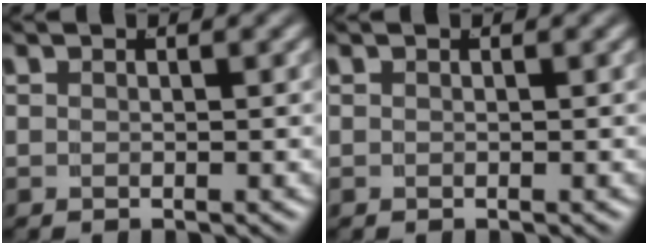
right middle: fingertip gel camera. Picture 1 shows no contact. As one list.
[{"total": 0.0}]